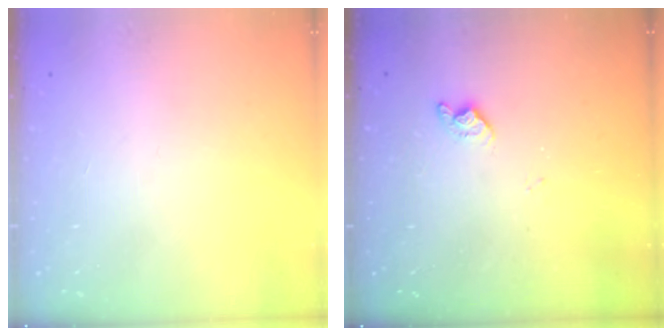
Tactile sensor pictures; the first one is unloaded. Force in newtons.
{"total": 6.5, "press": 6.5, "slide": 0.8}